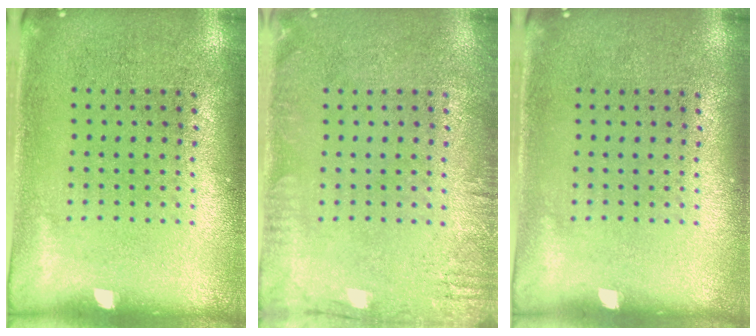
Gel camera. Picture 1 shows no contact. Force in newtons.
{"total": 1.9, "press": 1.9, "slide": 0.3}
{"total": 0.0}